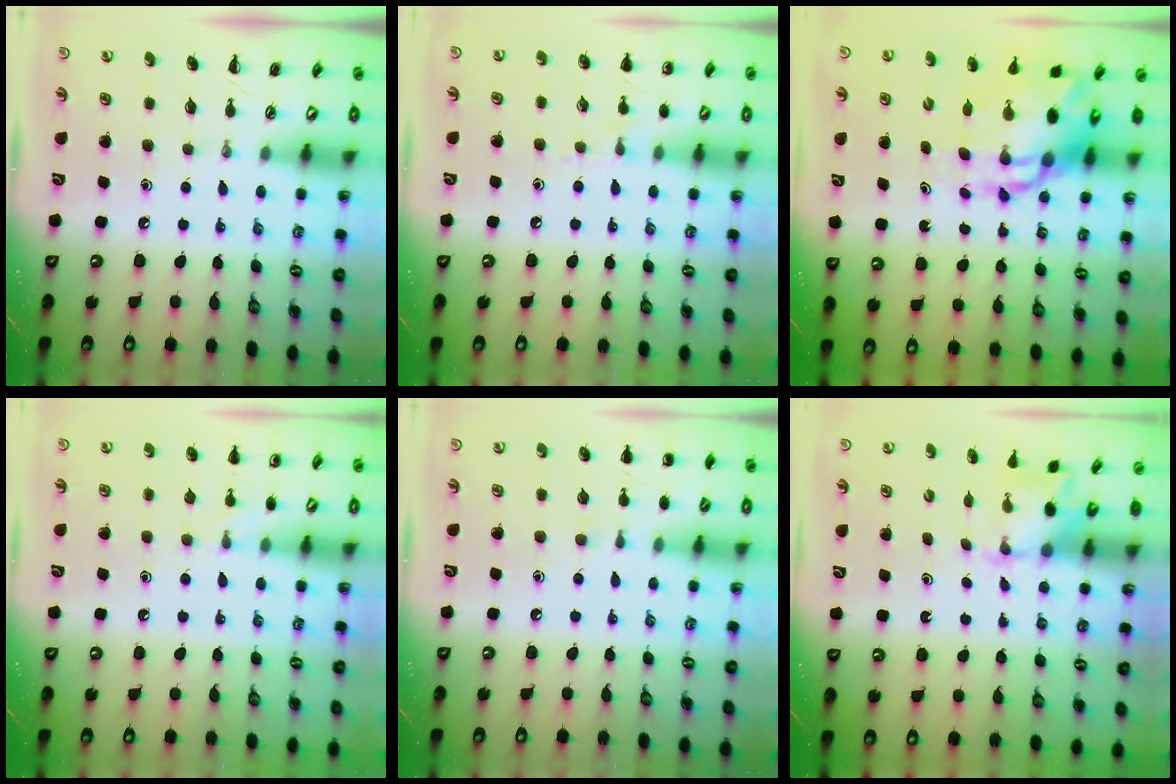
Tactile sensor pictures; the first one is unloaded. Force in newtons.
{"total": 6.5, "press": 6.2, "slide": 1.9}
{"total": 10.2, "press": 9.9, "slide": 2.7}
{"total": 5.2, "press": 4.9, "slide": 1.5}
{"total": 5.8, "press": 5.6, "slide": 1.6}
{"total": 2.0, "press": 1.9, "slide": 0.6}